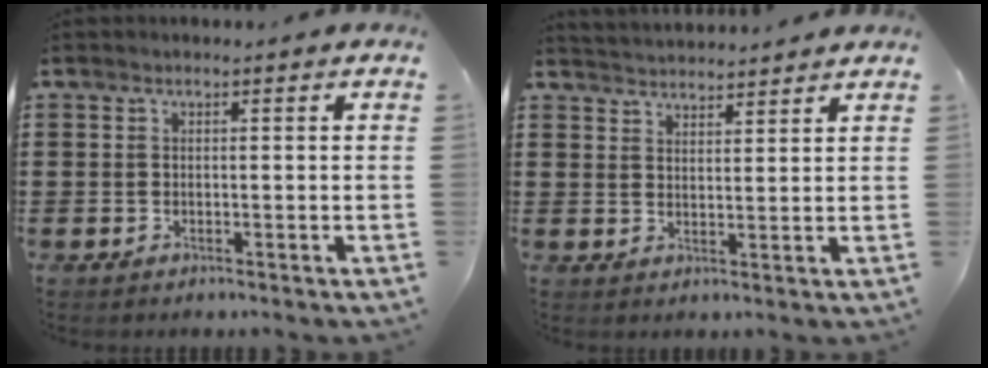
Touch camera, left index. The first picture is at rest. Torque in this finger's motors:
{"motor_torque": [-0.54, 0.56, 0.08, 0.01]}